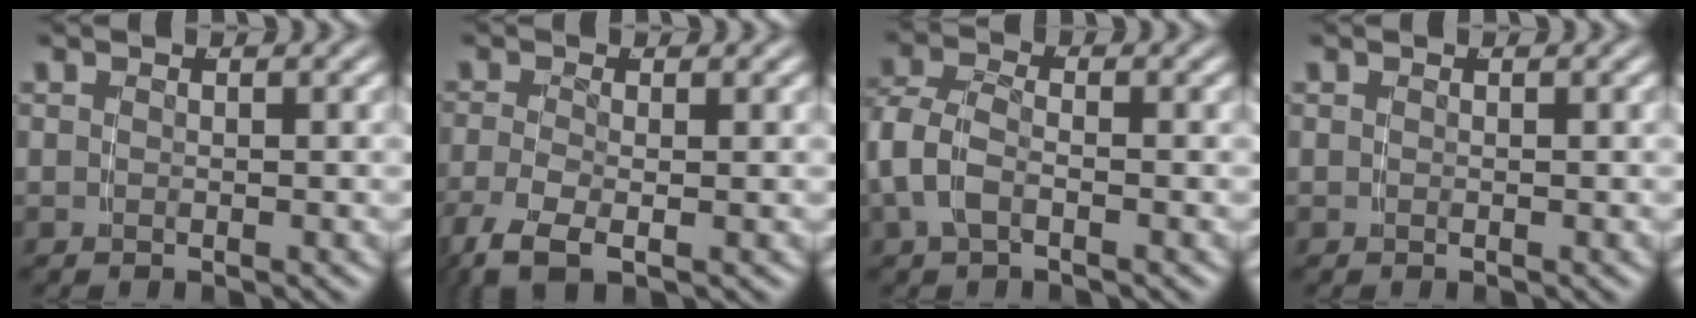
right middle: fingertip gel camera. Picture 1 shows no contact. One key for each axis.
{"total": 3.4, "fx": -1.8, "fy": 1.3, "fz": 2.6, "tx": -0.071, "ty": -0.023, "tz": -0.016}
{"total": 4.0, "fx": -0.7, "fy": 2.8, "fz": 2.8, "tx": -0.074, "ty": -0.016, "tz": -0.006}
{"total": 0.0}